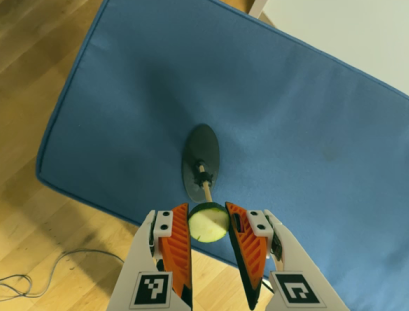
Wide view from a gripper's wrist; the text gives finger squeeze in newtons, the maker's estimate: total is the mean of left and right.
{"total": 11.1, "left": 11.0, "right": 11.2}